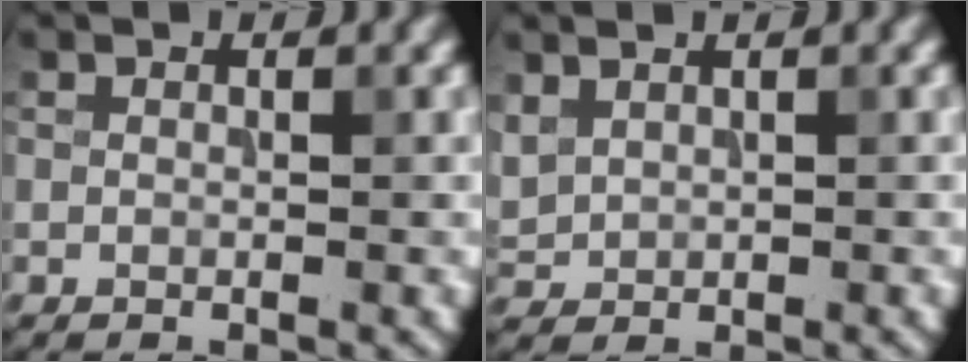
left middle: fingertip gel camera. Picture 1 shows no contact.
{"total": 1.7, "force": [1.0, 1.2, 0.7], "torque": [-0.019, 0.004, 0.027]}